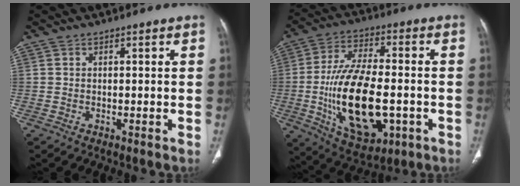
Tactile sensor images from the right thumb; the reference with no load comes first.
{"total": 20.7, "force": [-3.9, 10.3, 17.6], "torque": [-0.308, 0.008, -0.051]}